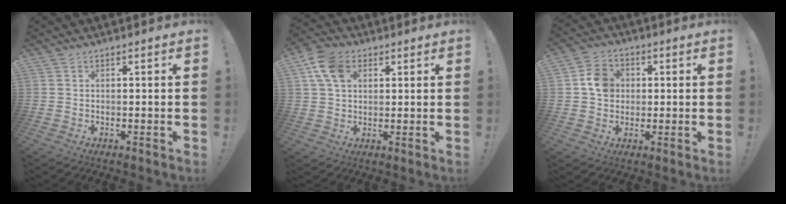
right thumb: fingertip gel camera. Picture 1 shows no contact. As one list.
[{"total": 10.8, "force": [4.2, 7.7, 6.4], "torque": [-0.114, -0.003, 0.082]}, {"total": 8.0, "force": [0.9, 7.0, 3.6], "torque": [-0.037, 0.010, 0.020]}]